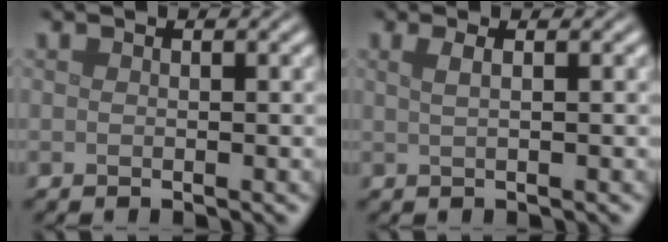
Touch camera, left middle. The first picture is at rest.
{"total": 2.1, "force": [0.8, 0.9, 1.6], "torque": [-0.016, 0.000, 0.000]}